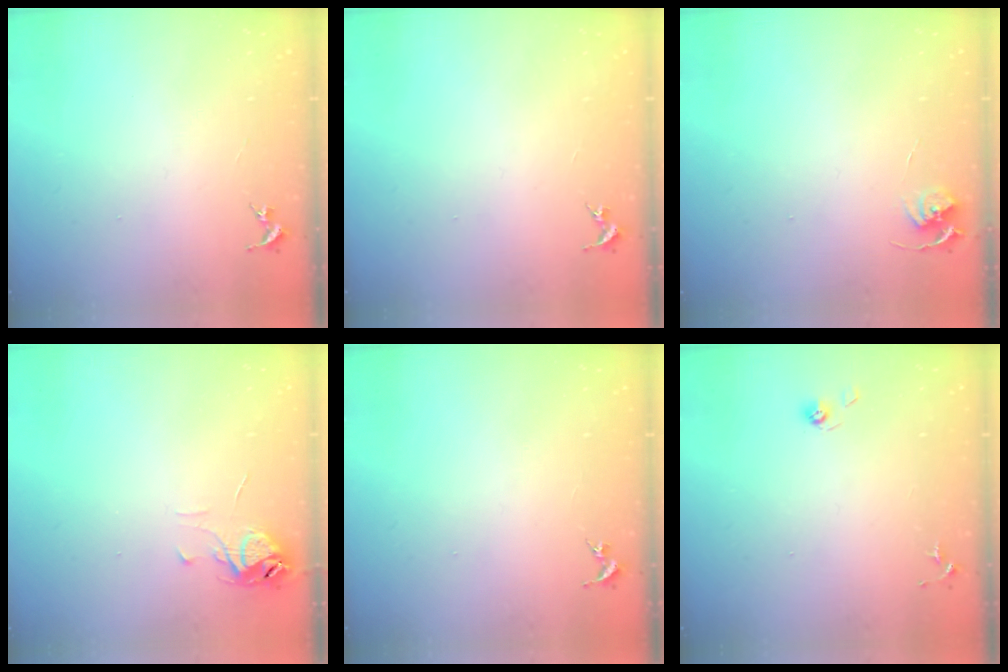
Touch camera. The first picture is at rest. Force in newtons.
{"total": 0.0}
{"total": 5.3, "press": 5.2, "slide": 0.6}
{"total": 6.4, "press": 6.4, "slide": 0.5}
{"total": 0.0}
{"total": 3.8, "press": 3.3, "slide": 1.8}